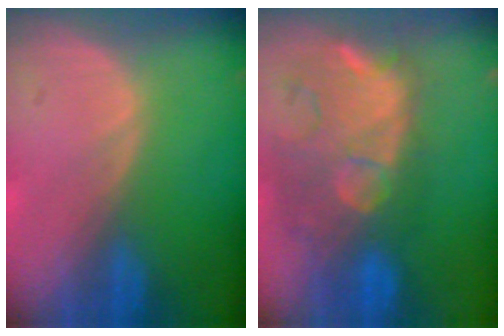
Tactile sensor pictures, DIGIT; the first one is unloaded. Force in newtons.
{"total": 11.3, "press": 10.5, "slide": 4.4}